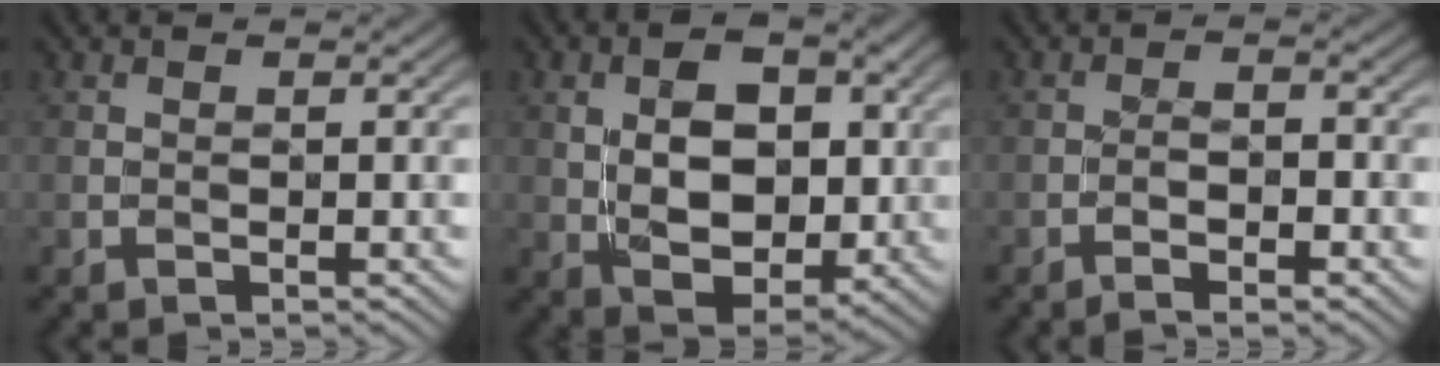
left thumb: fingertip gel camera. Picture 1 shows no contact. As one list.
[{"total": 7.0, "force": [1.5, 4.5, 5.2], "torque": [-0.095, -0.003, 0.024]}, {"total": 3.0, "force": [-1.9, 0.3, 2.2], "torque": [-0.043, 0.004, -0.032]}]